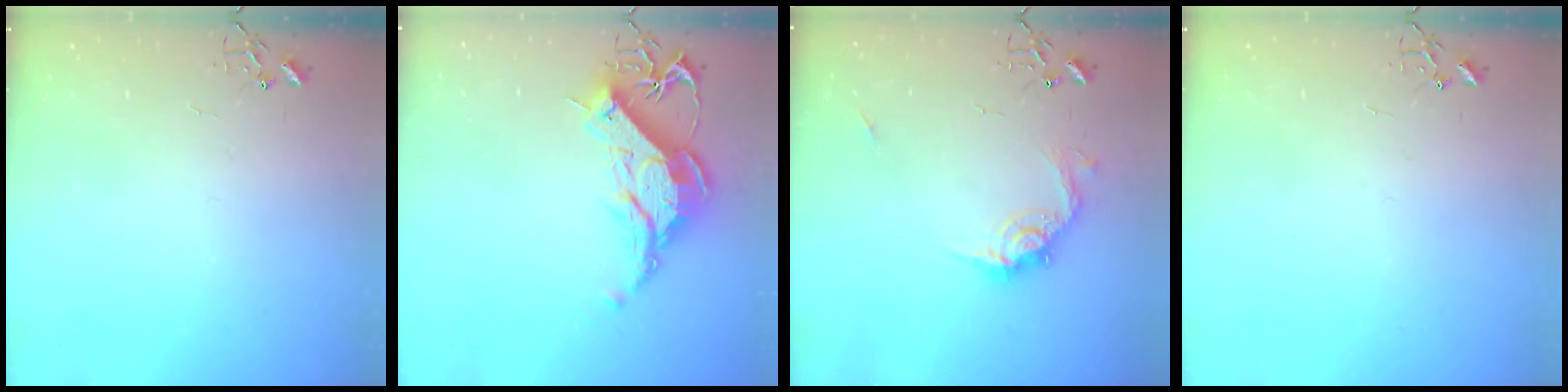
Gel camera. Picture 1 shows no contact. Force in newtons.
{"total": 17.4, "press": 17.4, "slide": 1.6}
{"total": 13.4, "press": 13.4, "slide": 1.1}
{"total": 0.0}